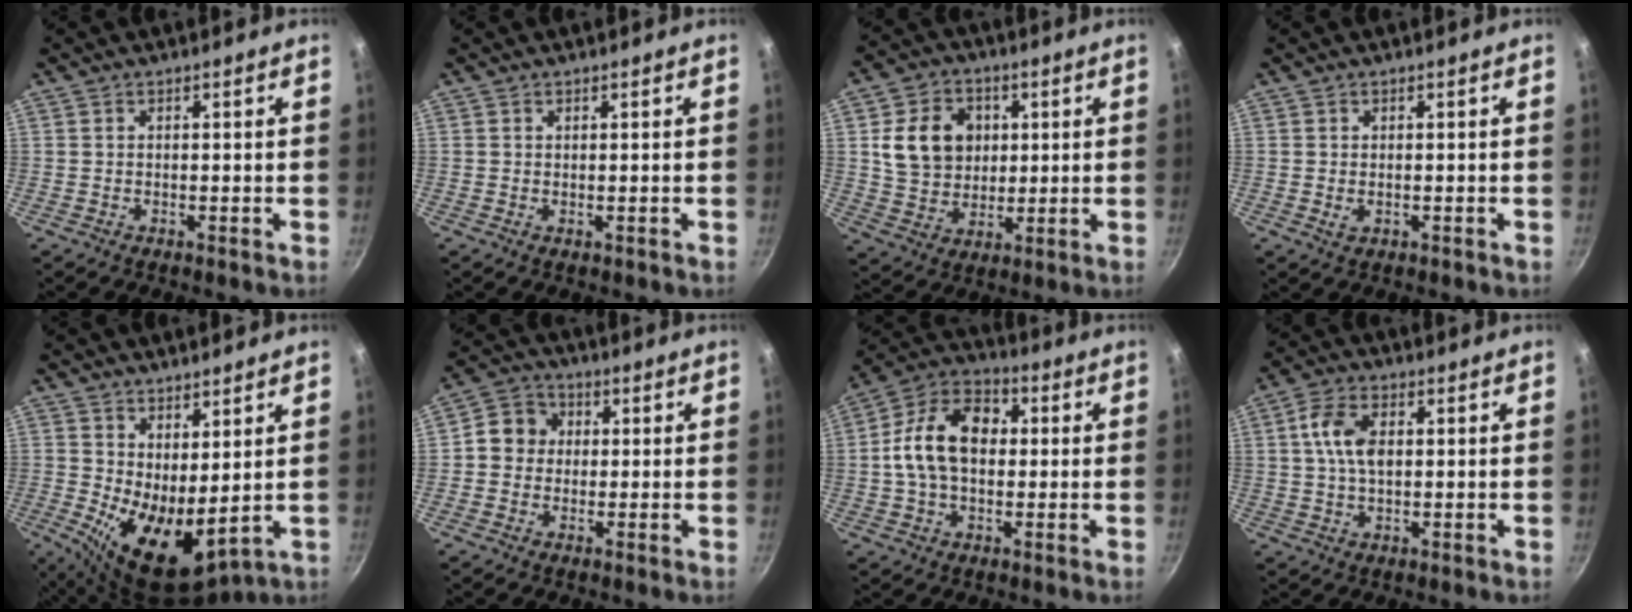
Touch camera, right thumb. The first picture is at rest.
{"total": 0.0}
{"total": 14.9, "force": [3.0, 12.1, 8.2], "torque": [-0.122, 0.001, 0.055]}
{"total": 1.6, "force": [-0.2, 1.1, 1.2], "torque": [-0.020, -0.002, -0.001]}
{"total": 10.6, "force": [1.9, 5.1, 9.1], "torque": [-0.123, -0.036, 0.049]}
{"total": 6.7, "force": [0.4, 6.1, 2.9], "torque": [-0.017, 0.014, -0.012]}
{"total": 14.4, "force": [0.8, 9.9, 10.4], "torque": [-0.152, 0.030, -0.005]}
{"total": 7.2, "force": [1.1, 4.2, 5.8], "torque": [-0.104, 0.010, 0.015]}